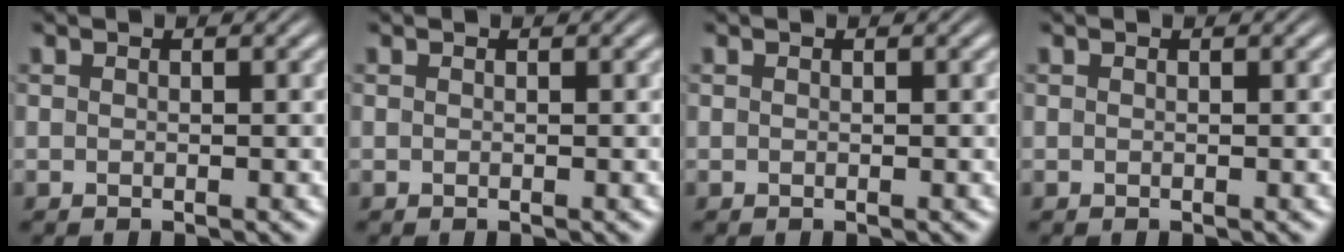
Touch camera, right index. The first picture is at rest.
{"total": 0.0}
{"total": 0.0}
{"total": 0.0}